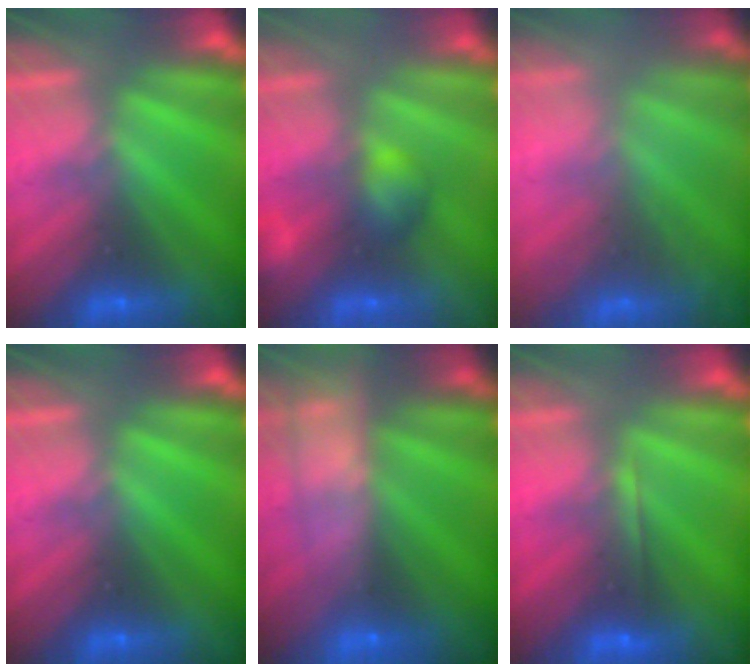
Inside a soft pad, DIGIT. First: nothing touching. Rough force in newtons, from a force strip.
{"total": 3.3}
{"total": 7.6}
{"total": 0.0}
{"total": 5.7}
{"total": 1.8}